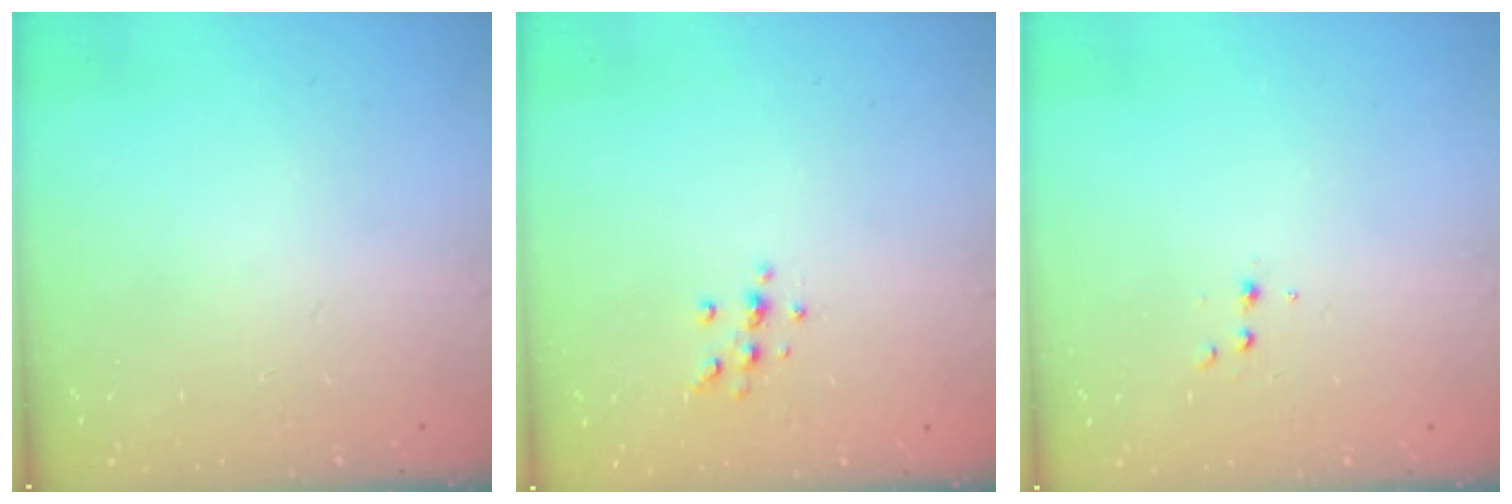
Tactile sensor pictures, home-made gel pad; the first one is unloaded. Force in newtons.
{"total": 5.6, "press": 5.6, "slide": 0.6}
{"total": 3.2, "press": 3.1, "slide": 1.0}